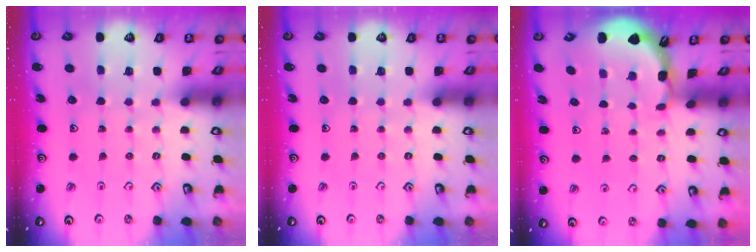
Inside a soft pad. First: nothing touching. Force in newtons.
{"total": 0.0}
{"total": 1.7, "press": 1.6, "slide": 0.1}